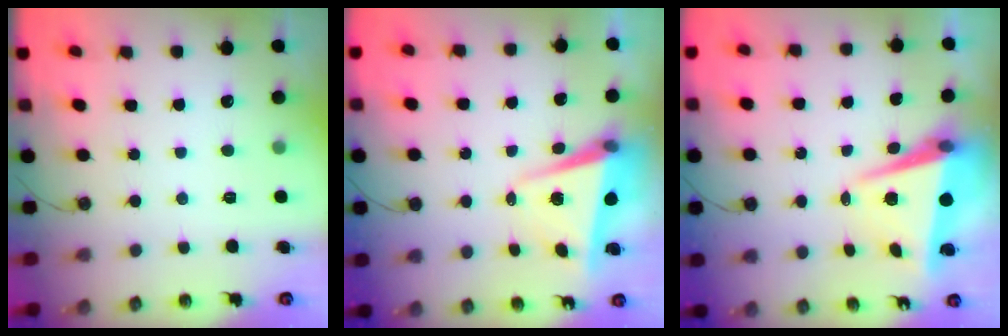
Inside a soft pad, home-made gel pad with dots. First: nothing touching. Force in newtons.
{"total": 5.8, "press": 5.7, "slide": 1.0}
{"total": 7.2, "press": 7.0, "slide": 1.7}